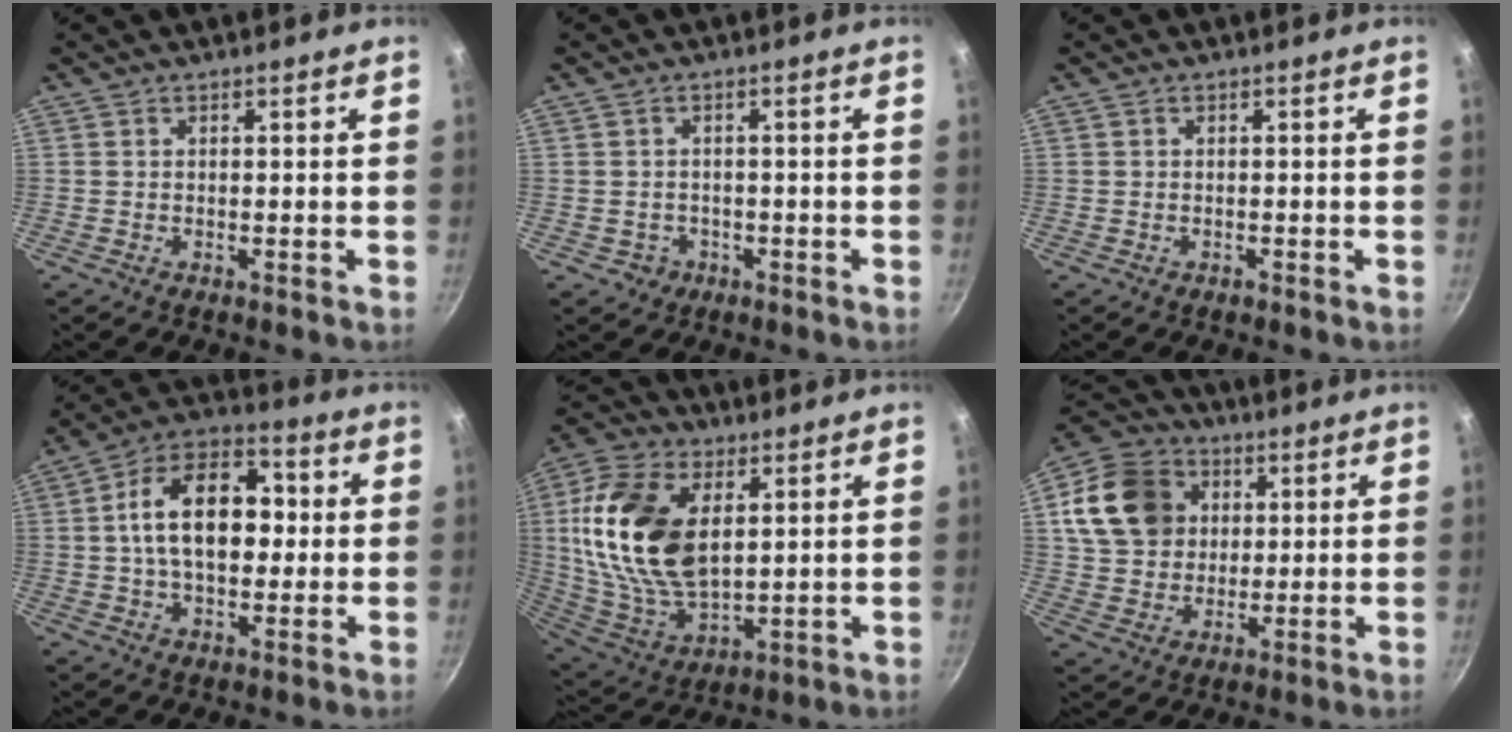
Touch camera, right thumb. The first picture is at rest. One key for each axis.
{"total": 2.9, "fx": -0.9, "fy": 2.6, "fz": 0.7, "tx": -0.002, "ty": 0.008, "tz": -0.004}
{"total": 0.7, "fx": -0.3, "fy": 0.5, "fz": 0.3, "tx": -0.004, "ty": 0.002, "tz": -0.003}
{"total": 16.6, "fx": 1.2, "fy": 10.5, "fz": 12.9, "tx": -0.171, "ty": 0.031, "tz": 0.001}
{"total": 21.7, "fx": 4.9, "fy": 13.0, "fz": 16.7, "tx": -0.313, "ty": -0.016, "tz": 0.099}
{"total": 15.8, "fx": 4.4, "fy": 13.0, "fz": 7.9, "tx": -0.126, "ty": 0.009, "tz": 0.077}